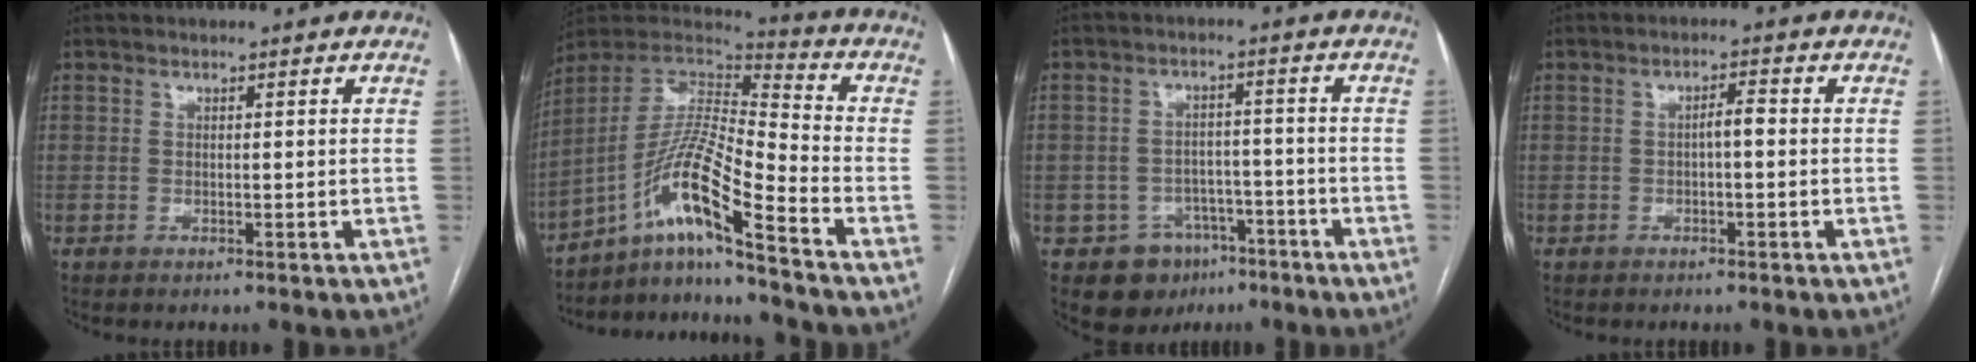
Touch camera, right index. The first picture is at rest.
{"total": 13.9, "force": [-9.1, -0.6, 10.5], "torque": [-0.213, 0.009, -0.164]}
{"total": 7.4, "force": [-4.2, 5.9, 1.3], "torque": [-0.015, 0.016, -0.052]}
{"total": 2.0, "force": [-0.3, 0.5, 2.0], "torque": [-0.031, 0.006, -0.005]}